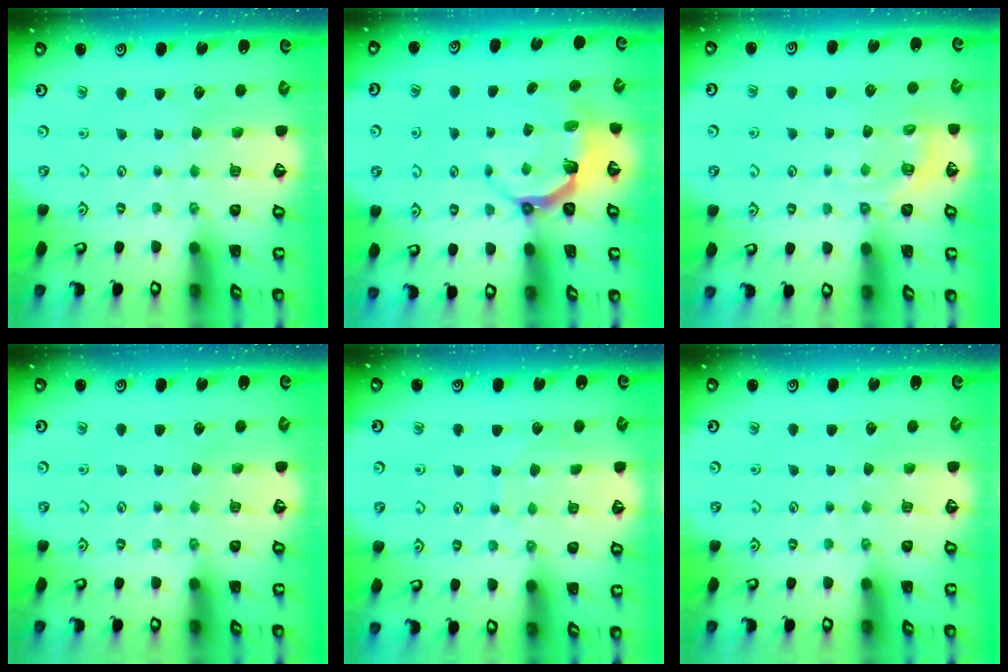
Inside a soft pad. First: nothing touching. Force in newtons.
{"total": 5.0, "press": 3.4, "slide": 3.6}
{"total": 5.0, "press": 4.6, "slide": 2.0}
{"total": 0.0}
{"total": 5.7, "press": 5.7, "slide": 0.4}
{"total": 0.0}